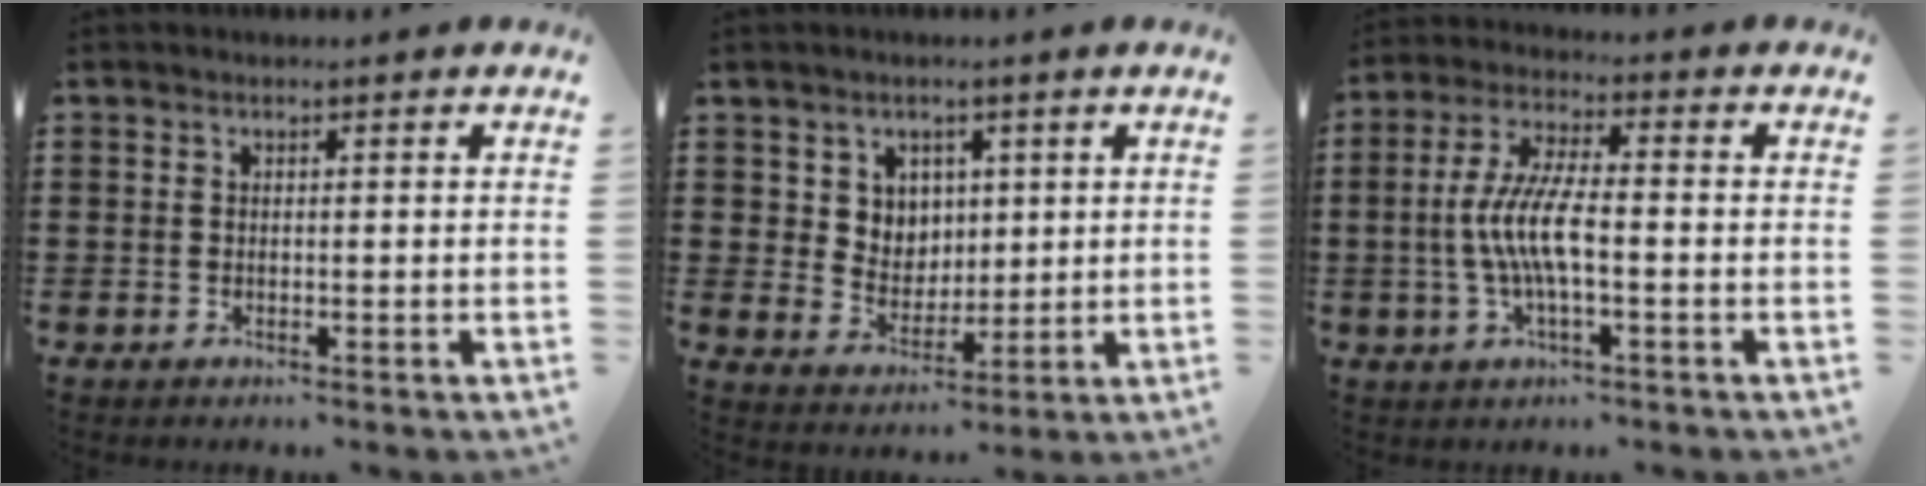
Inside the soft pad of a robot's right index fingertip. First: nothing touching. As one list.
[{"total": 5.0, "force": [2.4, 4.4, 0.4], "torque": [-0.027, 0.002, 0.042]}, {"total": 7.8, "force": [-1.5, 1.9, 7.5], "torque": [-0.163, -0.011, -0.035]}]